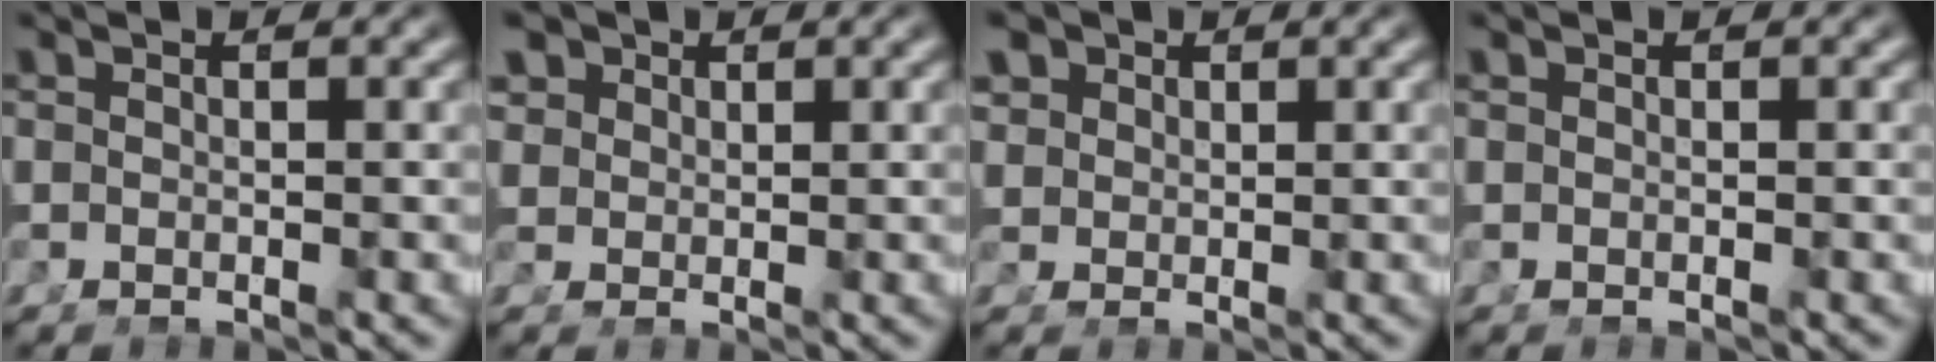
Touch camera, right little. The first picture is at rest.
{"total": 2.6, "force": [1.7, 1.5, 1.3], "torque": [-0.027, -0.005, 0.040]}
{"total": 2.2, "force": [1.4, 1.3, 1.1], "torque": [-0.025, -0.005, 0.036]}
{"total": 0.0}